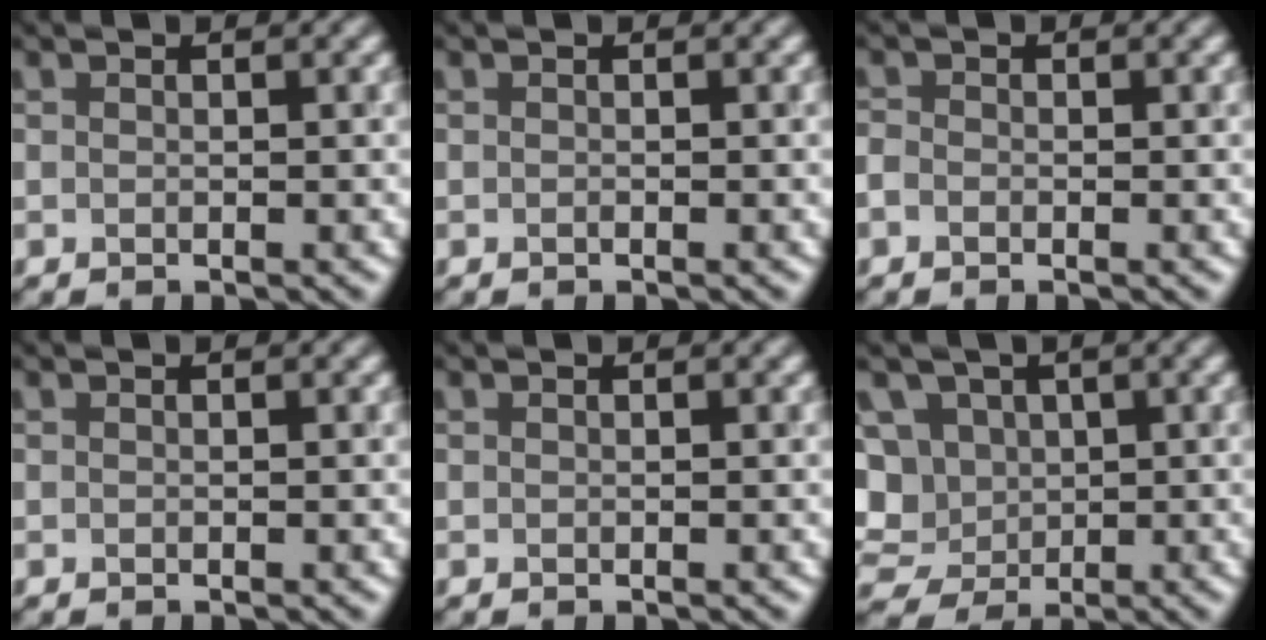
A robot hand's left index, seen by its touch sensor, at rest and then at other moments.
{"total": 0.0}
{"total": 1.0, "force": [-0.5, 0.7, 0.4], "torque": [-0.007, 0.000, -0.015]}
{"total": 0.0}
{"total": 0.0}
{"total": 10.3, "force": [1.4, 9.0, 4.7], "torque": [-0.097, 0.029, -0.008]}